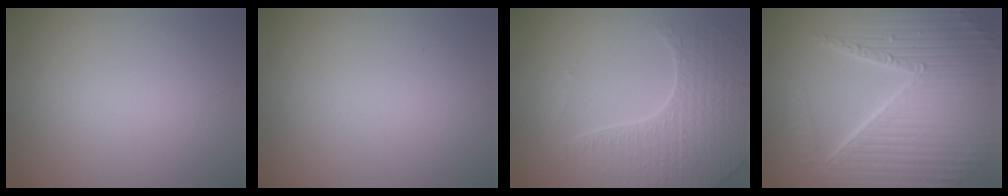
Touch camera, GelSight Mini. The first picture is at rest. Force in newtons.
{"total": 0.0}
{"total": 6.2, "press": 4.9, "slide": 3.9}
{"total": 10.2, "press": 6.5, "slide": 7.9}